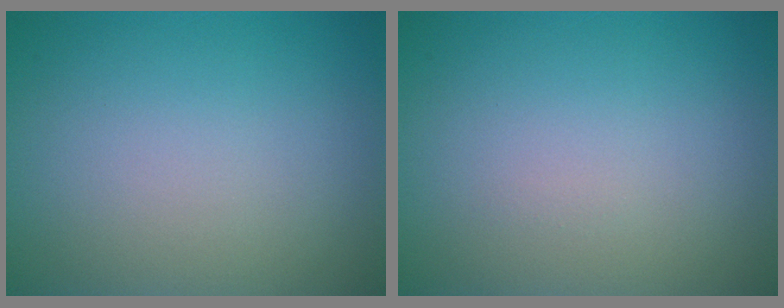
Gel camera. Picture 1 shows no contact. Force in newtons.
{"total": 0.0}